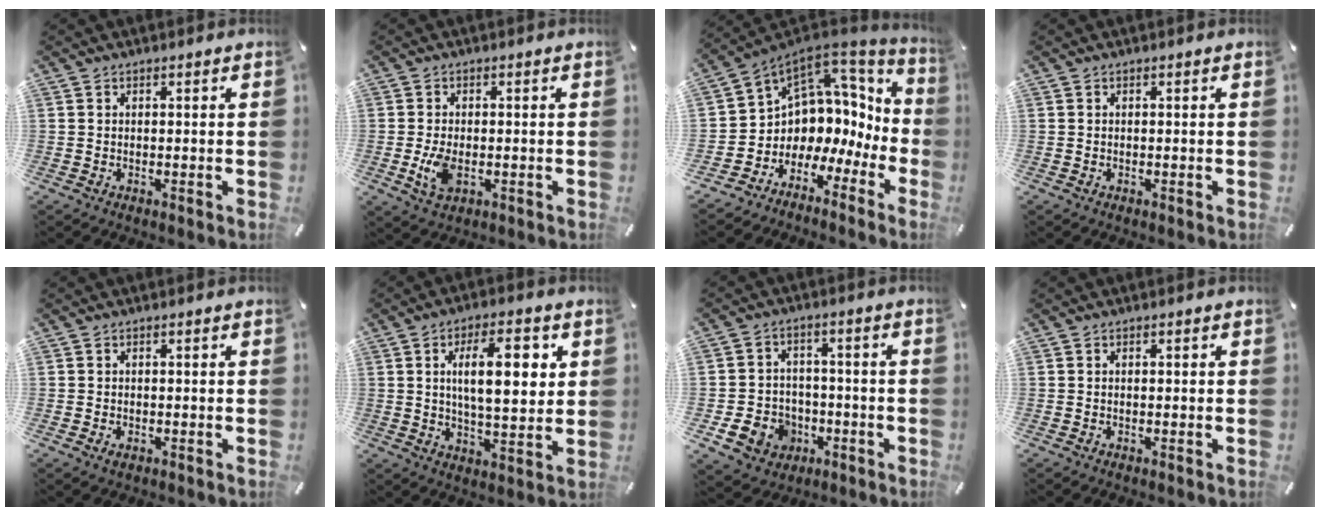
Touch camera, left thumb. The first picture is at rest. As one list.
[{"total": 5.7, "force": [-1.0, 3.4, 4.5], "torque": [-0.114, -0.007, -0.023]}, {"total": 7.1, "force": [2.6, 6.6, 0.3], "torque": [-0.018, -0.068, 0.059]}, {"total": 0.0}, {"total": 0.8, "force": [-0.3, 0.6, 0.4], "torque": [-0.008, 0.001, -0.007]}, {"total": 14.1, "force": [3.8, 6.1, 12.1], "torque": [-0.187, 0.001, 0.059]}, {"total": 8.2, "force": [-2.7, 7.4, 2.5], "torque": [-0.048, 0.019, -0.045]}, {"total": 0.5, "force": [-0.1, 0.2, 0.5], "torque": [-0.010, -0.002, -0.002]}]